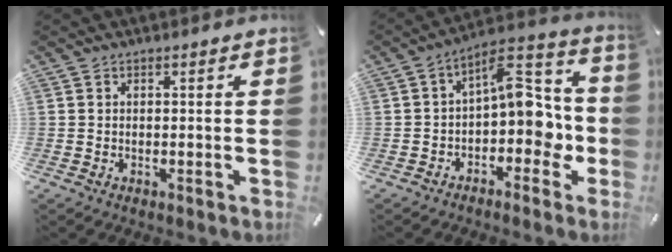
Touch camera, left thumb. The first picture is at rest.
{"total": 11.3, "force": [1.0, 7.2, 8.7], "torque": [-0.093, -0.019, 0.019]}